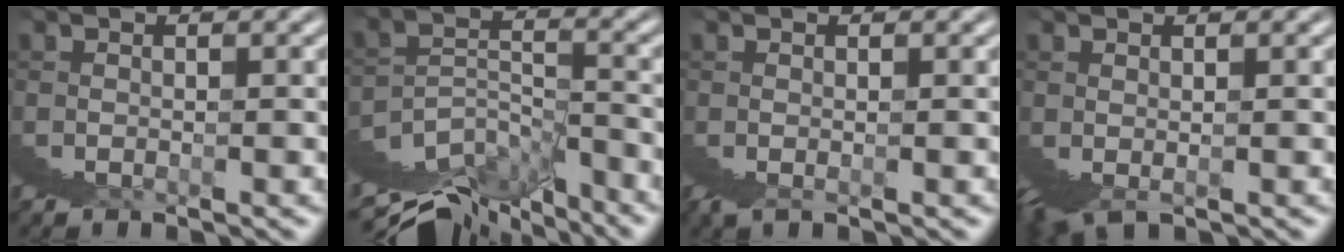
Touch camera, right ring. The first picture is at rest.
{"total": 7.7, "force": [-1.6, 3.9, 6.5], "torque": [-0.083, 0.006, -0.027]}
{"total": 1.0, "force": [0.6, -0.6, 0.5], "torque": [-0.006, 0.013, 0.007]}
{"total": 1.8, "force": [0.4, -0.2, 1.8], "torque": [-0.037, 0.000, 0.011]}